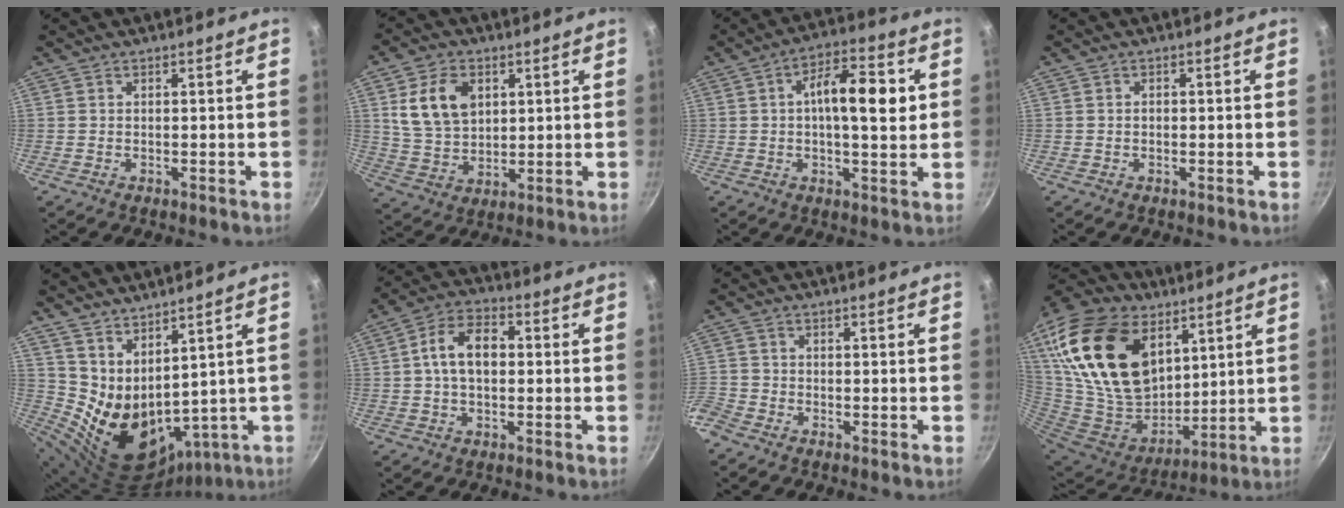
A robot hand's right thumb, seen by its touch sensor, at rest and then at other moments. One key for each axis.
{"total": 11.3, "fx": 3.5, "fy": 7.9, "fz": 7.2, "tx": -0.114, "ty": -0.012, "tz": 0.070}
{"total": 11.8, "fx": 1.6, "fy": 4.7, "fz": 10.6, "tx": -0.142, "ty": 0.013, "tz": 0.012}
{"total": 1.0, "fx": -0.1, "fy": 0.7, "fz": 0.6, "tx": -0.010, "ty": 0.004, "tz": -0.002}
{"total": 13.1, "fx": 5.8, "fy": 7.6, "fz": 9.0, "tx": -0.144, "ty": -0.058, "tz": 0.133}
{"total": 9.9, "fx": 0.6, "fy": 6.3, "fz": 7.6, "tx": -0.113, "ty": 0.029, "tz": -0.003}
{"total": 4.5, "fx": -3.1, "fy": 2.6, "fz": 2.0, "tx": -0.062, "ty": 0.007, "tz": -0.075}
{"total": 31.3, "fx": 13.8, "fy": 20.1, "fz": 19.8, "tx": -0.369, "ty": -0.049, "tz": 0.250}